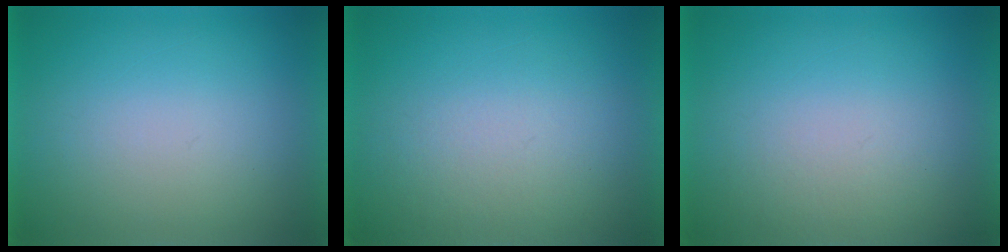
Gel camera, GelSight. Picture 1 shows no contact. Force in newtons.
{"total": 3.6}
{"total": 1.9}